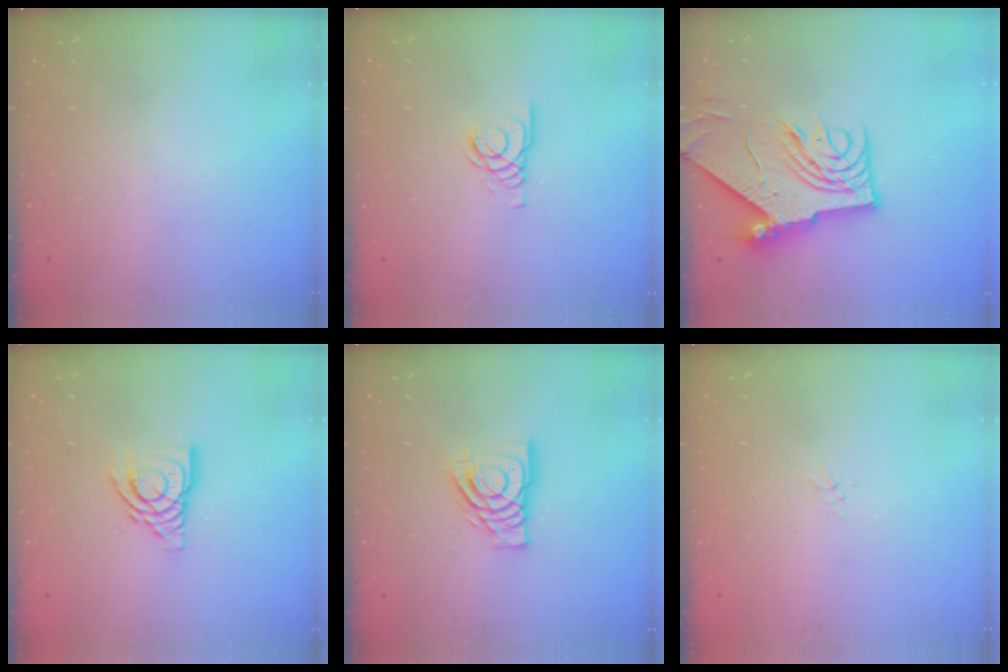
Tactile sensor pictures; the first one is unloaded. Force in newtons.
{"total": 2.8, "press": 2.8, "slide": 0.3}
{"total": 14.4, "press": 14.4, "slide": 1.3}
{"total": 11.8, "press": 11.7, "slide": 1.1}
{"total": 12.6, "press": 12.6, "slide": 1.6}
{"total": 1.5, "press": 1.5, "slide": 0.2}